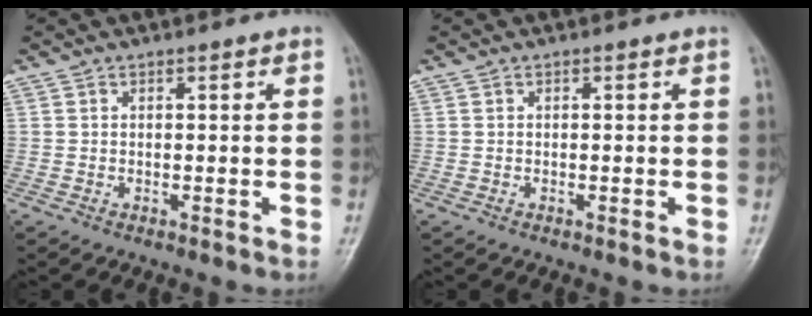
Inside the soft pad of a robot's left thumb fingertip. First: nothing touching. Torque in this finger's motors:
{"motor_torque": [0.00, 0.00, 0.00, -0.02, 0.00]}